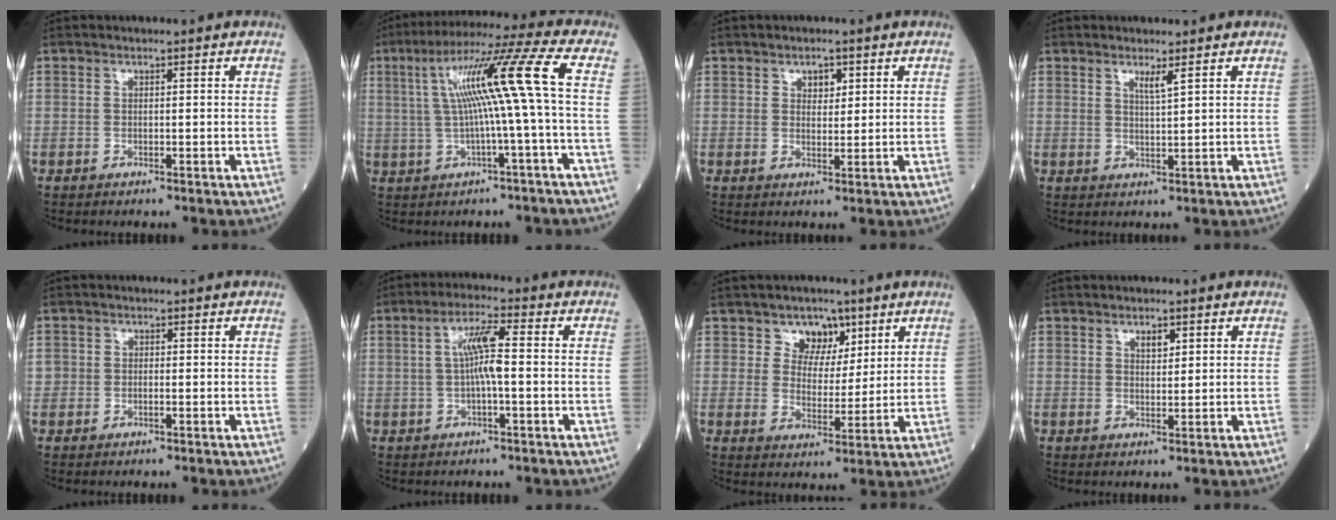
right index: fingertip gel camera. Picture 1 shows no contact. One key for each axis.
{"total": 12.4, "fx": 1.1, "fy": -1.6, "fz": 12.2, "tx": -0.210, "ty": 0.033, "tz": 0.019}
{"total": 2.4, "fx": 1.2, "fy": 1.4, "fz": 1.5, "tx": -0.018, "ty": 0.000, "tz": 0.019}
{"total": 2.0, "fx": 1.3, "fy": -0.3, "fz": 1.5, "tx": -0.028, "ty": -0.009, "tz": 0.024}
{"total": 1.7, "fx": -0.3, "fy": 1.2, "fz": 1.0, "tx": -0.022, "ty": 0.004, "tz": -0.005}
{"total": 5.9, "fx": 0.1, "fy": 0.6, "fz": 5.9, "tx": -0.113, "ty": 0.012, "tz": -0.001}
{"total": 5.7, "fx": 3.4, "fy": 4.2, "fz": 1.8, "tx": -0.021, "ty": 0.003, "tz": 0.059}
{"total": 2.0, "fx": 1.1, "fy": 0.9, "fz": 1.4, "tx": -0.021, "ty": -0.002, "tz": 0.019}